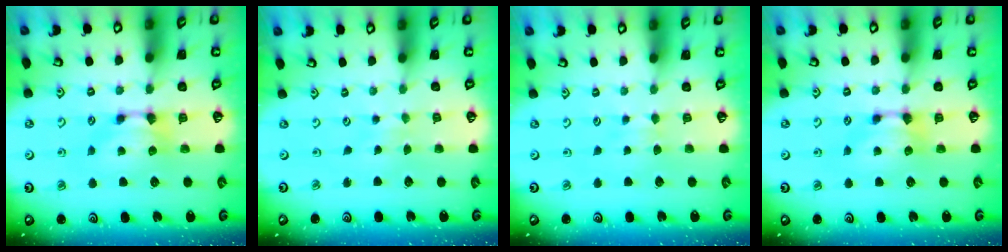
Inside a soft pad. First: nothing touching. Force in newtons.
{"total": 4.2, "press": 4.2, "slide": 0.0}
{"total": 2.5, "press": 2.5, "slide": 0.5}
{"total": 0.0}